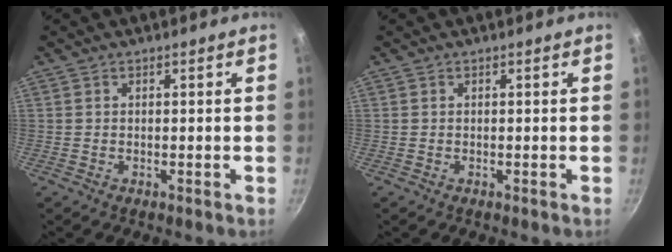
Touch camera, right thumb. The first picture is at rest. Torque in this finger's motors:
{"motor_torque": [0.00, 0.00, 0.17, -0.17, 0.00]}